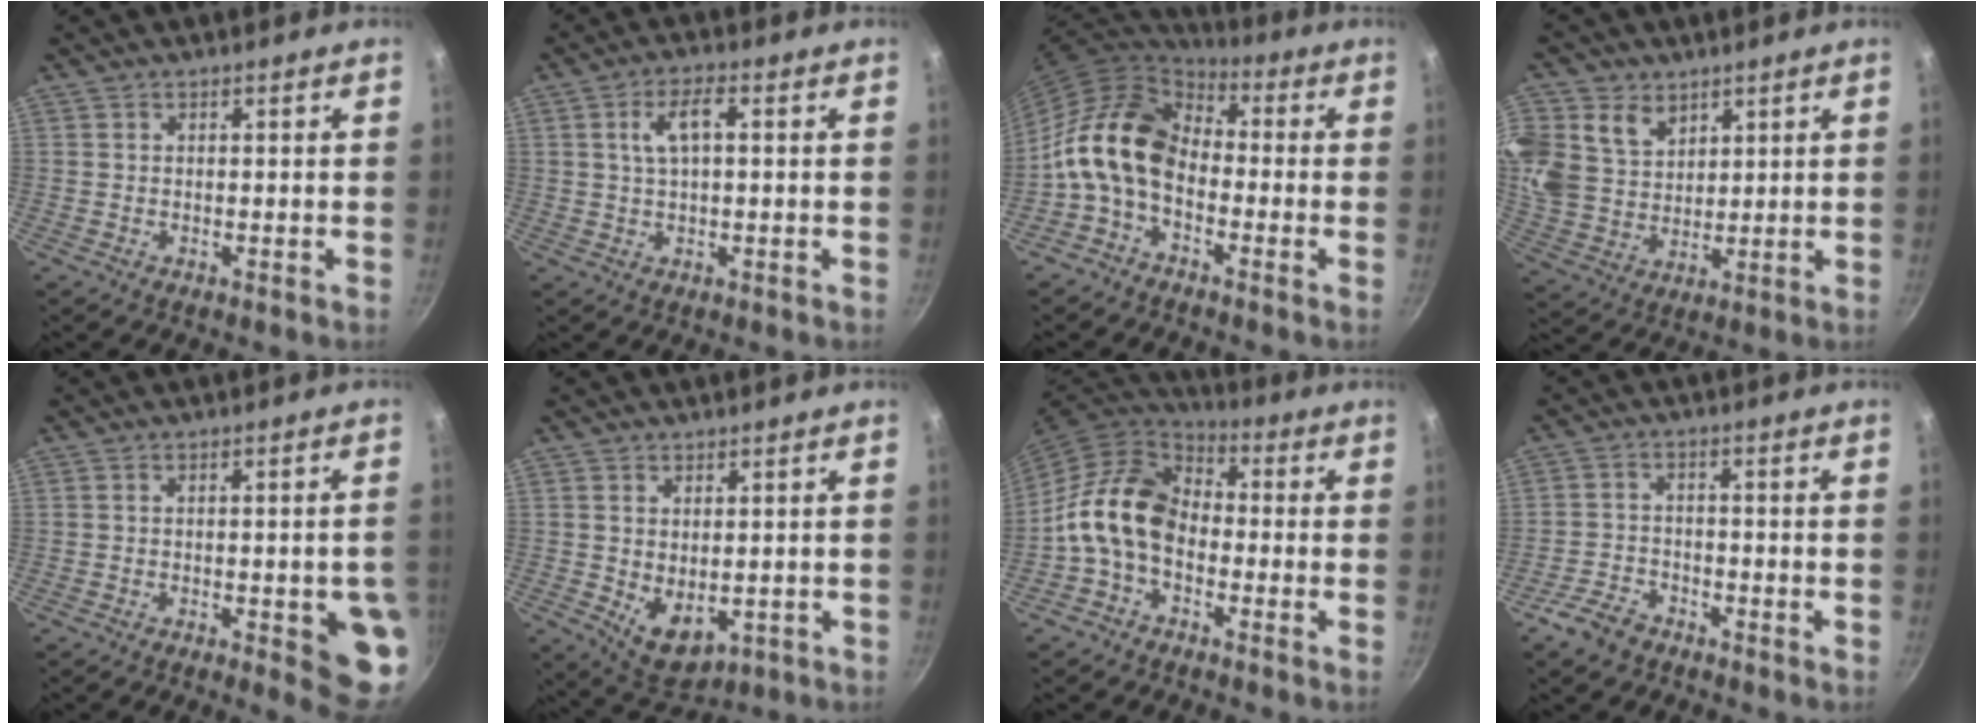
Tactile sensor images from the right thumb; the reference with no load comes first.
{"total": 5.7, "force": [1.1, 2.4, 5.0], "torque": [-0.095, 0.015, 0.021]}
{"total": 14.3, "force": [-2.6, 9.8, 10.1], "torque": [-0.167, 0.048, -0.074]}
{"total": 16.6, "force": [7.1, 12.9, 7.8], "torque": [-0.183, 0.000, 0.148]}
{"total": 9.3, "force": [-2.4, 2.7, 8.6], "torque": [-0.075, 0.009, -0.025]}
{"total": 7.1, "force": [-0.4, 4.8, 5.3], "torque": [-0.072, -0.019, 0.013]}
{"total": 13.3, "force": [-2.2, 9.5, 9.1], "torque": [-0.141, 0.039, -0.065]}
{"total": 5.4, "force": [-3.8, 3.0, 2.3], "torque": [-0.042, 0.034, -0.072]}